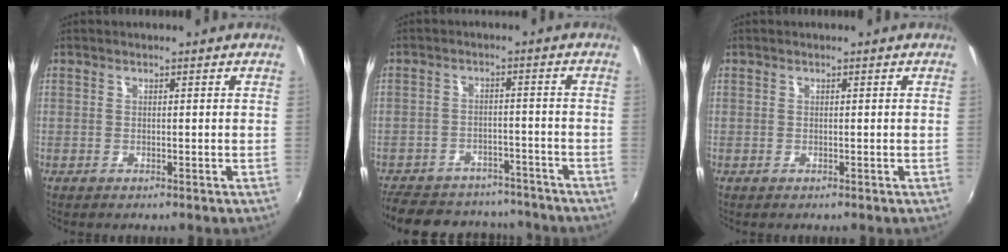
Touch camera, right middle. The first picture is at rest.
{"total": 19.9, "force": [-16.7, 8.2, 7.1], "torque": [-0.168, 0.019, -0.221]}
{"total": 0.0}